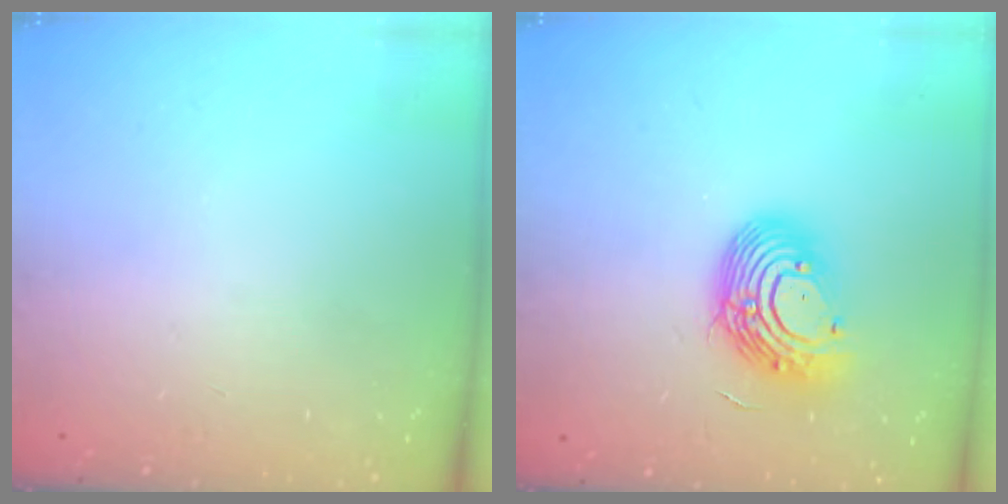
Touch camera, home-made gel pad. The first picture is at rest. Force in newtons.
{"total": 12.4, "press": 12.3, "slide": 1.8}